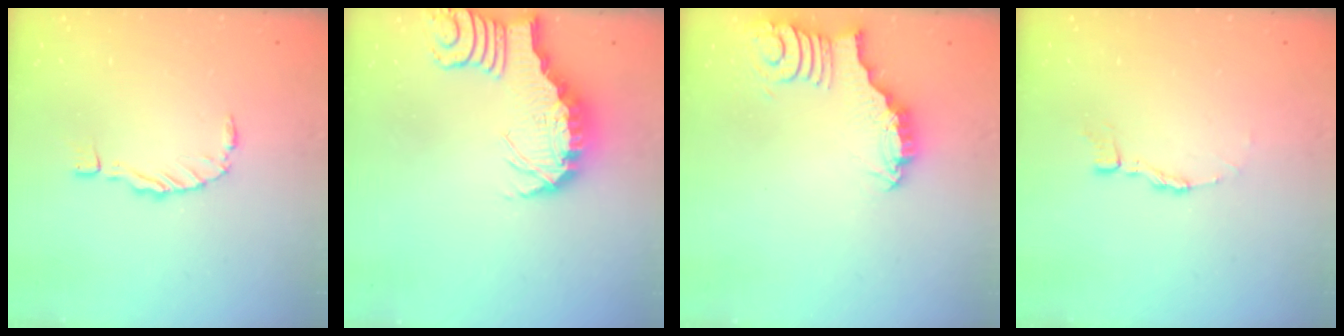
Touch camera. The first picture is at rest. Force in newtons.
{"total": 3.0, "press": 3.0, "slide": 0.4}
{"total": 3.2, "press": 3.2, "slide": 0.1}
{"total": 3.7, "press": 3.7, "slide": 0.0}